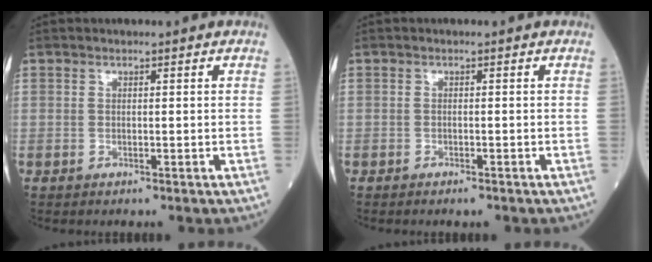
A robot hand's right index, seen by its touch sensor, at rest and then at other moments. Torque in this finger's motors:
{"motor_torque": [-0.13, 0.05, -0.01, 0.01]}